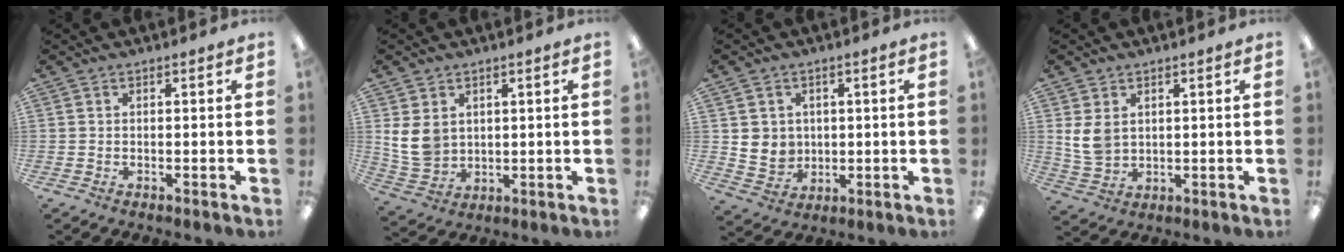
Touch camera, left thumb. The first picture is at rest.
{"total": 8.0, "force": [2.4, 6.5, 4.1], "torque": [-0.091, -0.002, 0.046]}
{"total": 5.5, "force": [1.5, 5.2, 0.7], "torque": [-0.016, -0.002, 0.032]}
{"total": 6.3, "force": [2.0, 4.8, 3.7], "torque": [-0.080, -0.001, 0.038]}